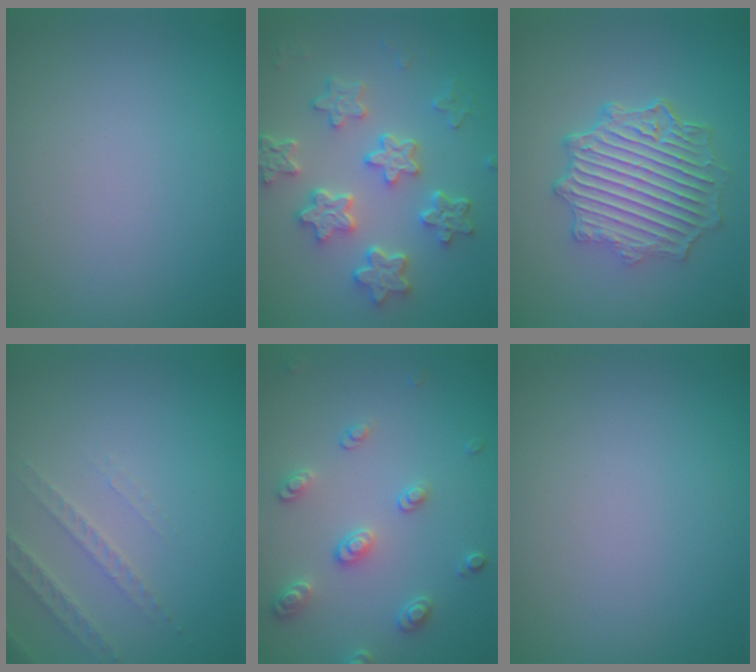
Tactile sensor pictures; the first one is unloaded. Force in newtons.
{"total": 5.9, "press": 4.7, "slide": 3.6}
{"total": 6.1, "press": 5.1, "slide": 3.3}
{"total": 2.2, "press": 2.1, "slide": 0.7}
{"total": 2.8, "press": 2.8, "slide": 0.2}
{"total": 0.0}